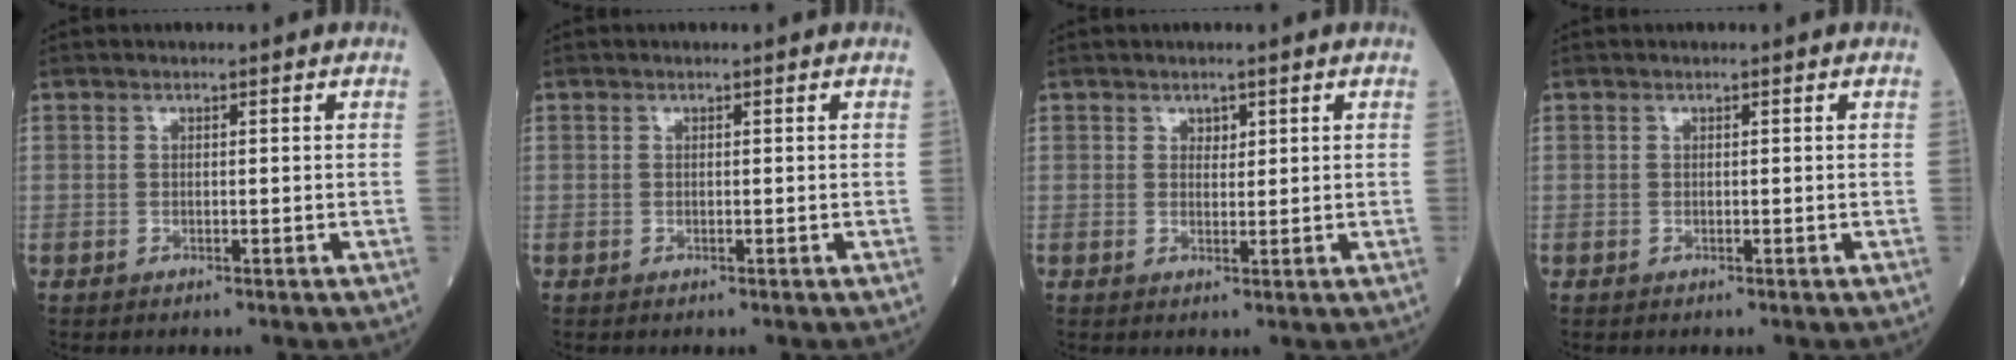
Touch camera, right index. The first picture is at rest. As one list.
[{"total": 0.0}, {"total": 1.3, "force": [0.8, 0.8, 0.6], "torque": [-0.002, -0.002, 0.011]}, {"total": 0.0}]